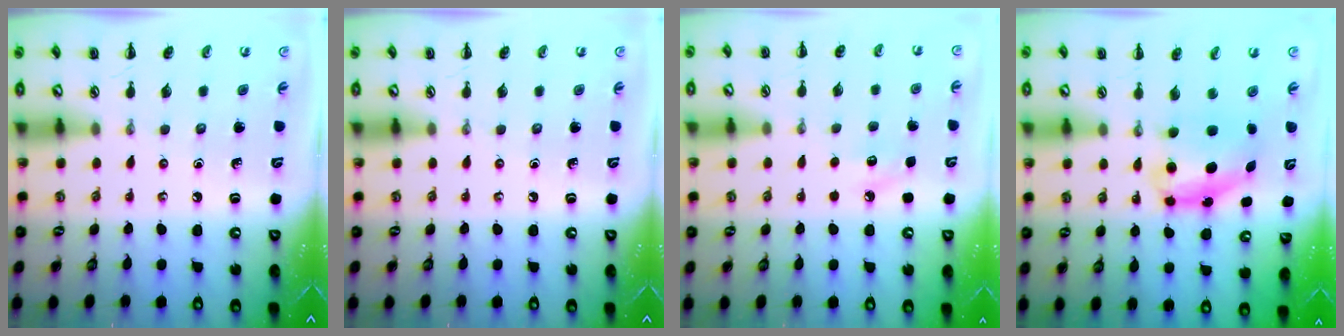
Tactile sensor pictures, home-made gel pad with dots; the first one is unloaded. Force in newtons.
{"total": 0.0}
{"total": 6.4, "press": 6.2, "slide": 1.6}
{"total": 6.4, "press": 6.3, "slide": 0.6}